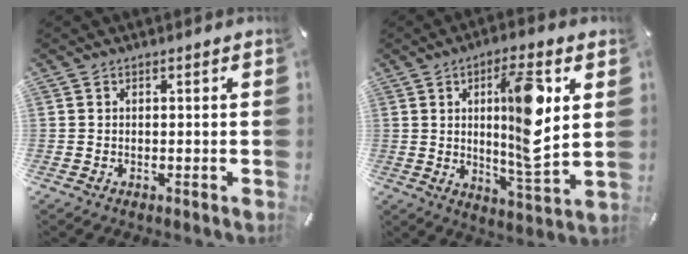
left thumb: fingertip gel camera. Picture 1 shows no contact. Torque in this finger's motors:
{"motor_torque": [0.93, 0.88, 1.16, 0.47, 0.24]}